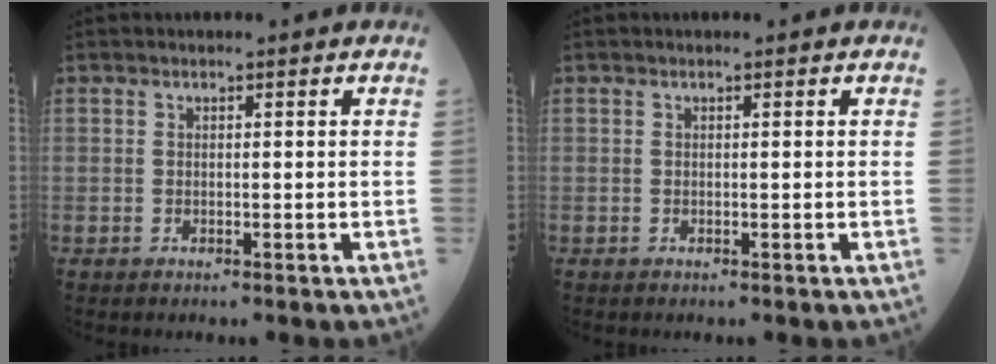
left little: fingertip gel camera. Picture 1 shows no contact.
{"total": 0.0}